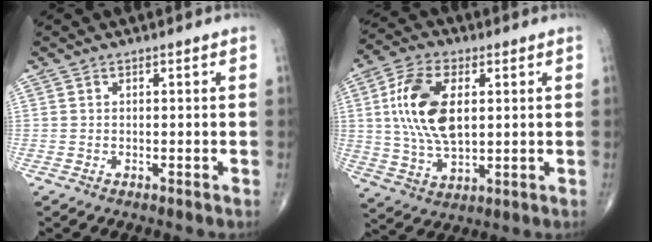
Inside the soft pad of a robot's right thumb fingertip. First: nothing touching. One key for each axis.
{"total": 14.6, "fx": 2.6, "fy": 7.9, "fz": 12.0, "tx": -0.234, "ty": -0.002, "tz": 0.051}